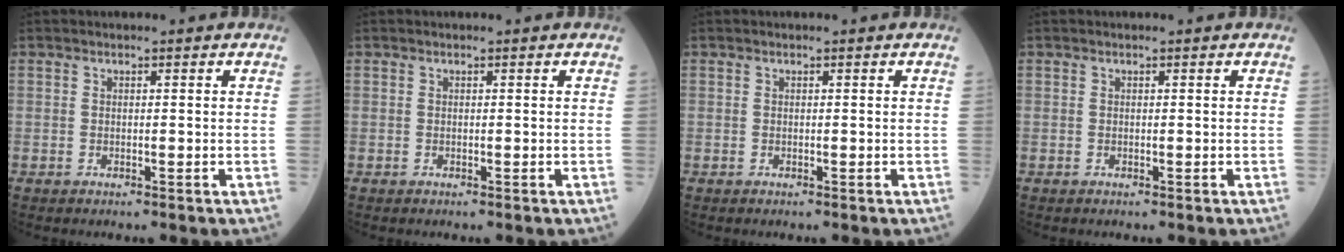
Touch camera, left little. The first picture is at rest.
{"total": 0.0}
{"total": 0.0}
{"total": 0.0}